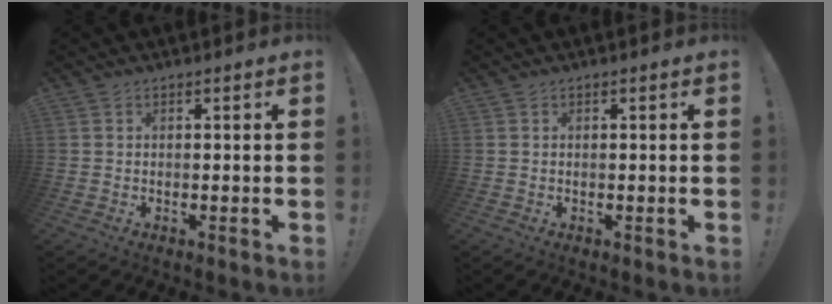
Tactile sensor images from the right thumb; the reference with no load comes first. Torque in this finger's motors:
{"motor_torque": [-0.31, -0.26, -0.50, 0.15, 0.01]}